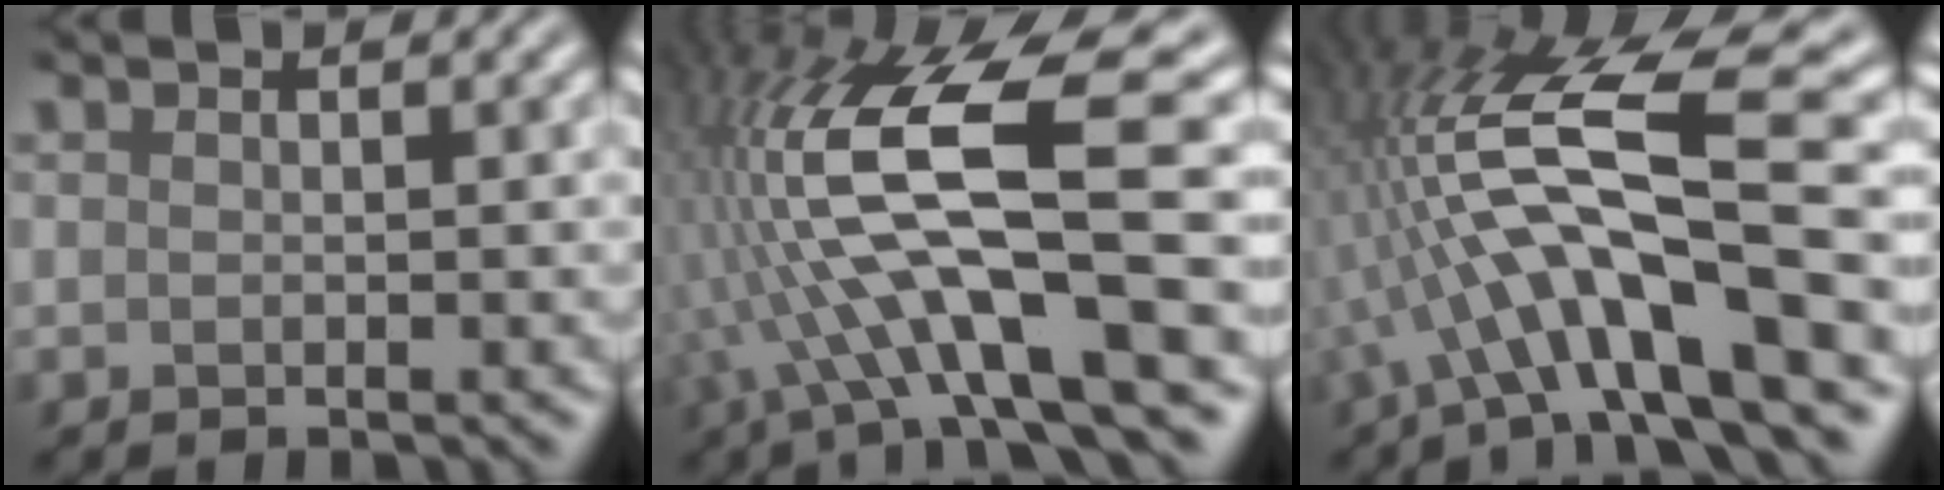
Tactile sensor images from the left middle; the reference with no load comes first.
{"total": 12.7, "force": [-1.0, 3.3, 12.2], "torque": [-0.238, 0.023, -0.011]}
{"total": 10.8, "force": [-2.8, 2.4, 10.1], "torque": [-0.182, 0.028, -0.048]}